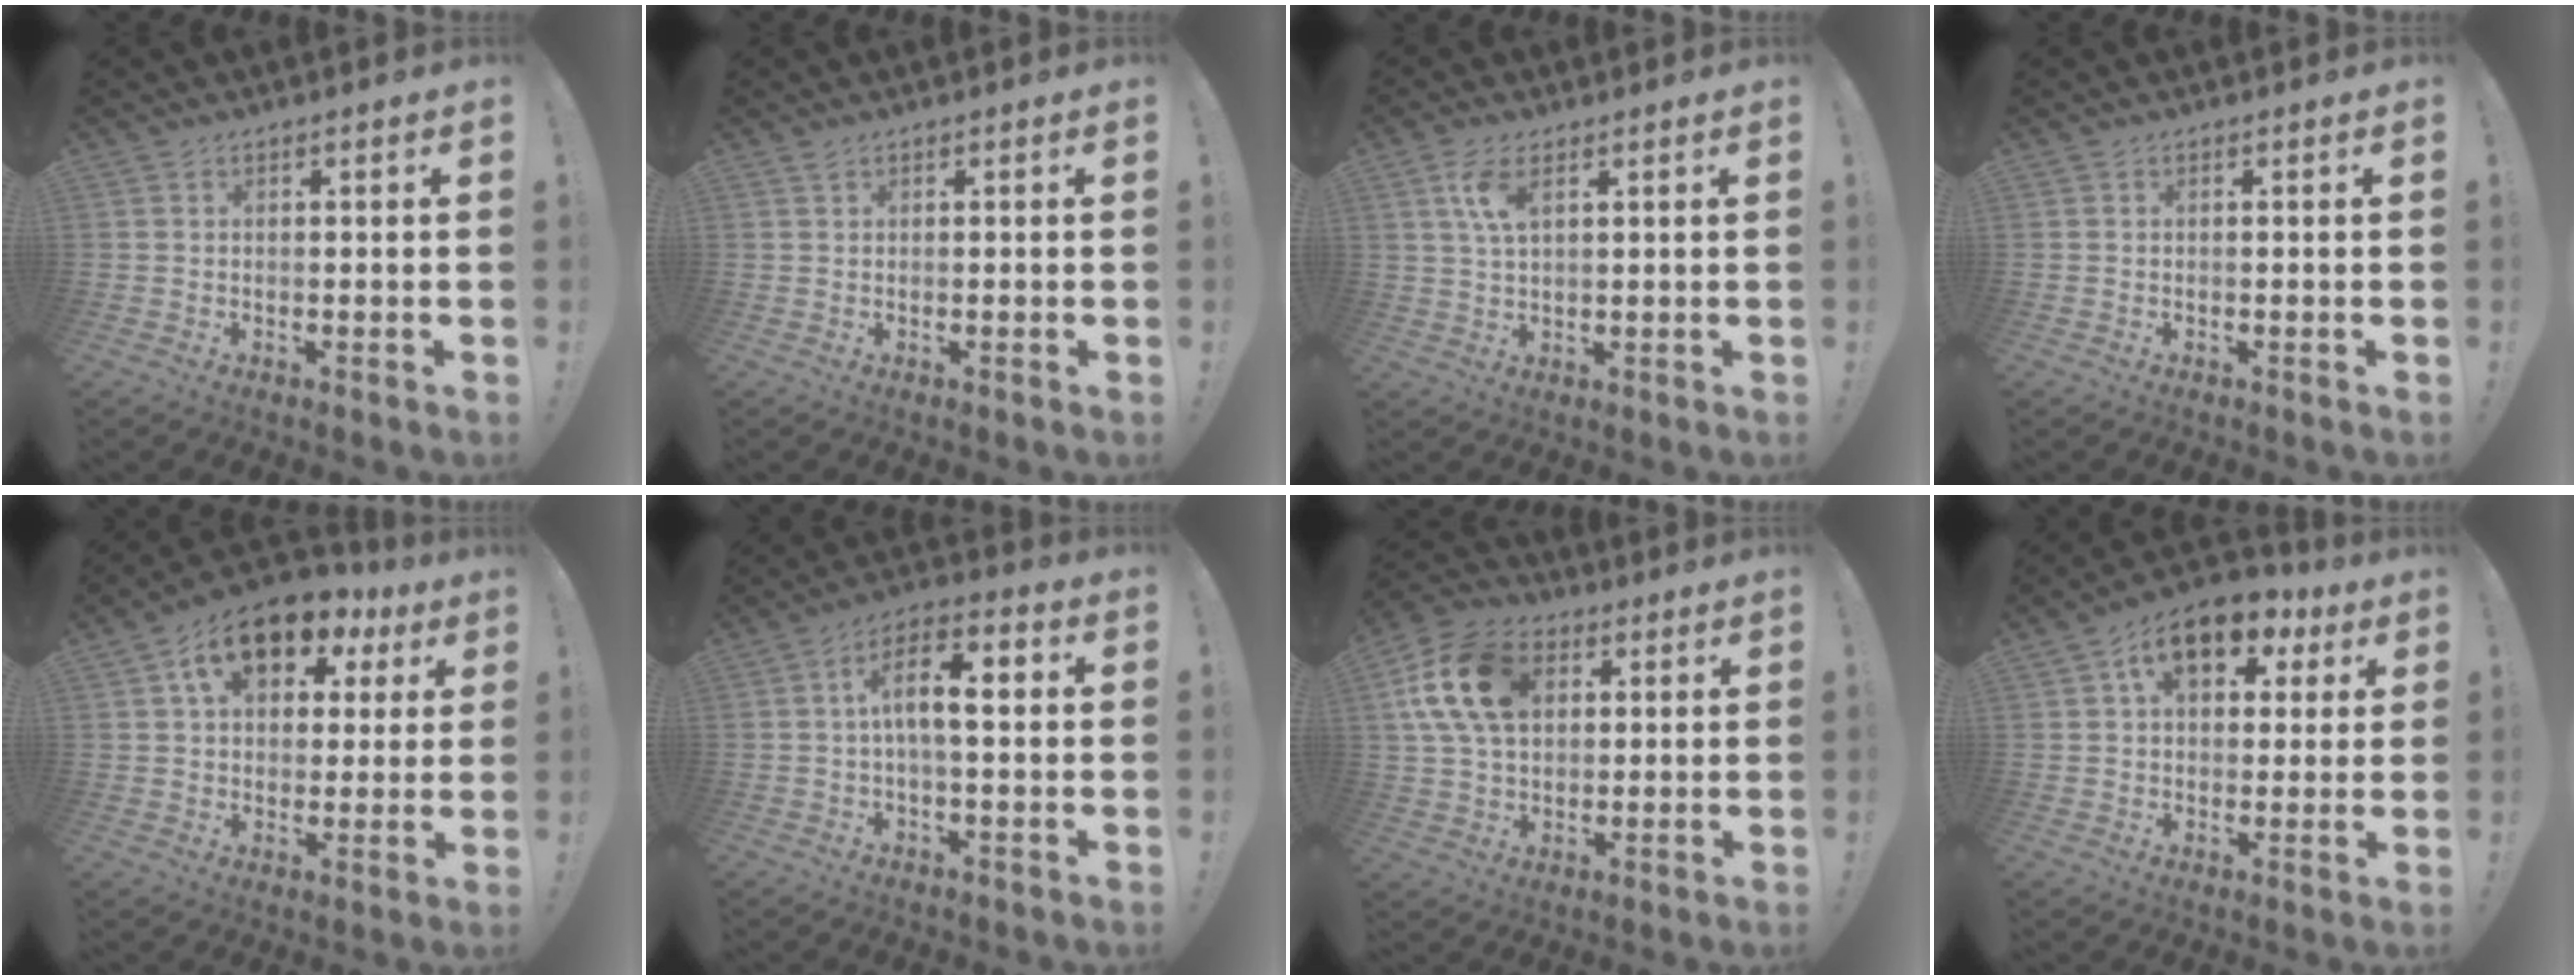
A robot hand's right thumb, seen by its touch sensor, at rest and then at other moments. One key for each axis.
{"total": 0.6, "fx": 0.5, "fy": 0.1, "fz": 0.4, "tx": -0.007, "ty": 0.001, "tz": 0.009}
{"total": 6.2, "fx": 2.6, "fy": 2.5, "fz": 5.0, "tx": -0.109, "ty": 0.000, "tz": 0.045}
{"total": 0.0}
{"total": 14.9, "fx": 7.2, "fy": 9.4, "fz": 9.0, "tx": -0.148, "ty": -0.021, "tz": 0.132}
{"total": 11.0, "fx": 0.8, "fy": 4.3, "fz": 10.1, "tx": -0.179, "ty": 0.009, "tz": 0.011}
{"total": 17.5, "fx": 5.1, "fy": 12.3, "fz": 11.3, "tx": -0.195, "ty": -0.003, "tz": 0.100}
{"total": 12.8, "fx": 5.8, "fy": 8.0, "fz": 8.1, "tx": -0.123, "ty": -0.018, "tz": 0.106}